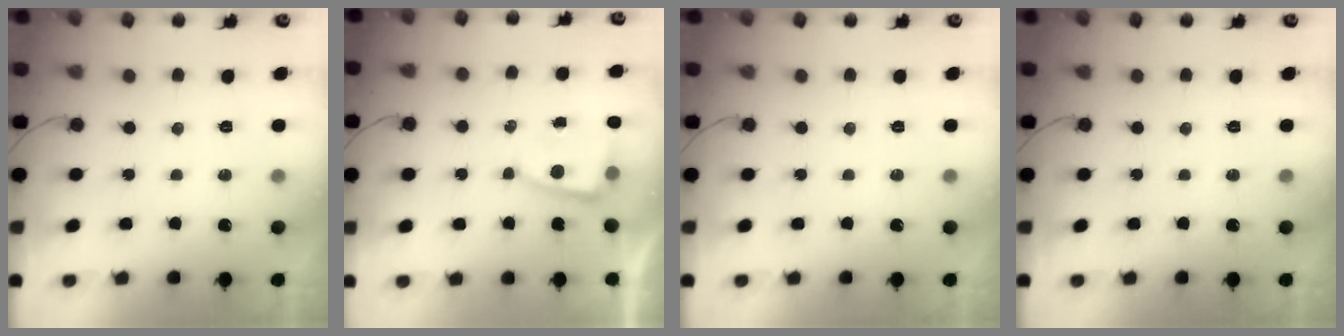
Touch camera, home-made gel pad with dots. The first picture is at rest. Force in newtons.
{"total": 2.6, "press": 2.6, "slide": 0.3}
{"total": 0.0}
{"total": 0.0}